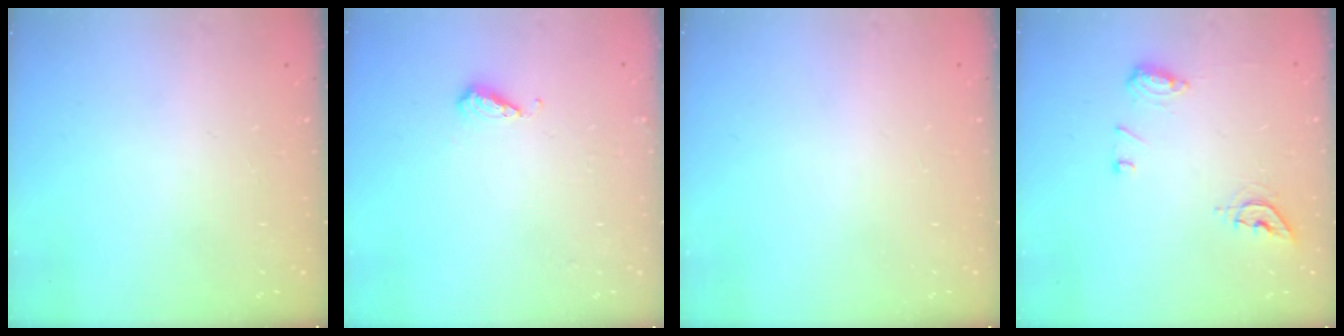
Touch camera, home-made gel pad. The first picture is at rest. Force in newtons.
{"total": 5.0, "press": 4.8, "slide": 1.3}
{"total": 0.8, "press": 0.8, "slide": 0.1}
{"total": 9.0, "press": 8.9, "slide": 0.9}